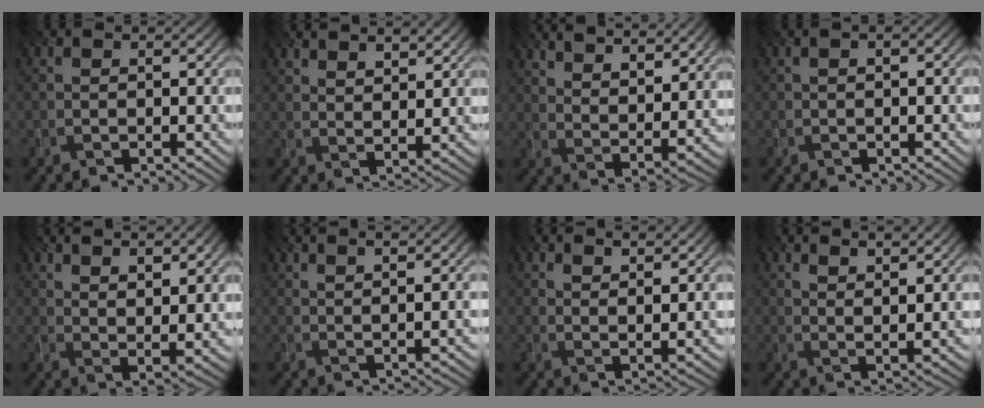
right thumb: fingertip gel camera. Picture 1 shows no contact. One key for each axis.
{"total": 5.5, "fx": 4.2, "fy": 1.5, "fz": 3.2, "tx": -0.047, "ty": -0.015, "tz": 0.079}
{"total": 12.2, "fx": 9.1, "fy": 3.6, "fz": 7.3, "tx": -0.127, "ty": -0.005, "tz": 0.120}
{"total": 0.8, "fx": -0.3, "fy": -0.1, "fz": 0.8, "tx": -0.011, "ty": 0.002, "tz": -0.006}
{"total": 9.9, "fx": 6.4, "fy": 3.0, "fz": 6.9, "tx": -0.118, "ty": 0.003, "tz": 0.094}
{"total": 5.3, "fx": 3.8, "fy": 0.2, "fz": 3.7, "tx": -0.053, "ty": 0.009, "tz": 0.051}
{"total": 6.2, "fx": 4.6, "fy": 1.0, "fz": 4.0, "tx": -0.060, "ty": -0.009, "tz": 0.077}
{"total": 7.5, "fx": 5.6, "fy": 1.1, "fz": 4.9, "tx": -0.068, "ty": -0.006, "tz": 0.085}